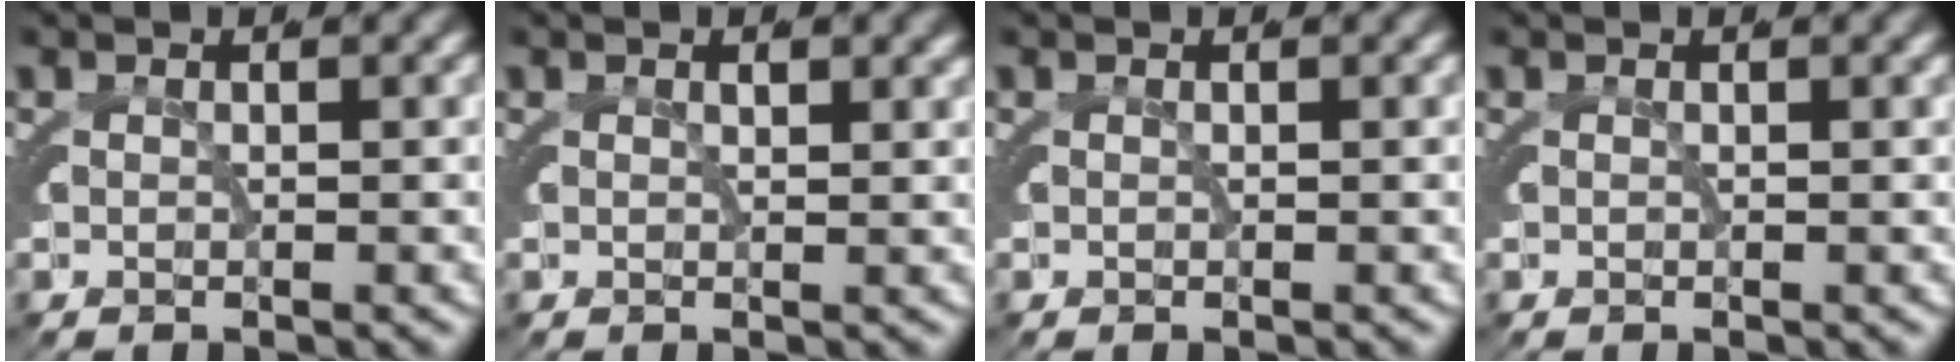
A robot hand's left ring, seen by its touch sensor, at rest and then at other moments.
{"total": 0.7, "force": [0.5, -0.3, 0.3], "torque": [0.002, 0.004, 0.006]}
{"total": 0.0}
{"total": 0.0}